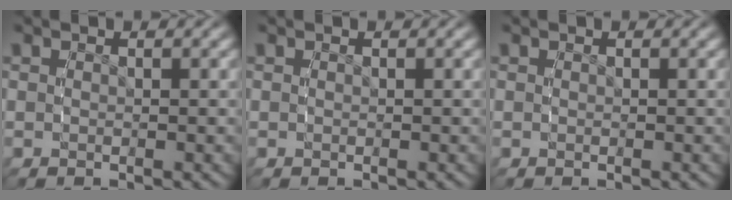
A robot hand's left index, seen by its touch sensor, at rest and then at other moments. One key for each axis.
{"total": 0.0}
{"total": 0.0}